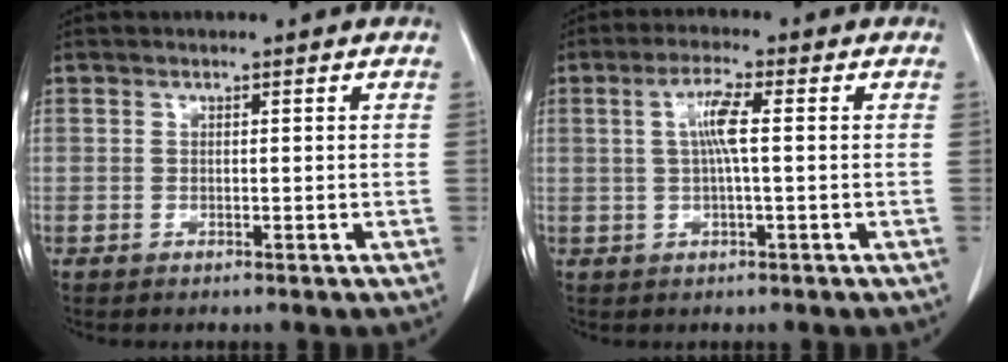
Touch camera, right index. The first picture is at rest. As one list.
[{"total": 4.7, "force": [0.6, 0.4, 4.6], "torque": [-0.091, 0.009, 0.012]}]